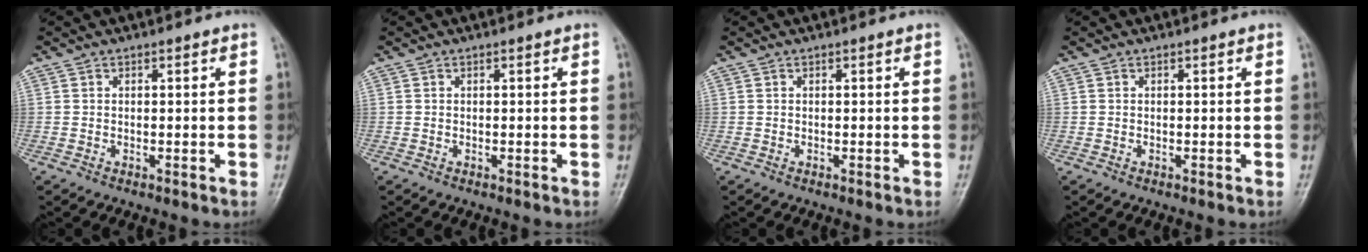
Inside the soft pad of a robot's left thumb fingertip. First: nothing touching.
{"total": 0.0}
{"total": 0.0}
{"total": 0.0}